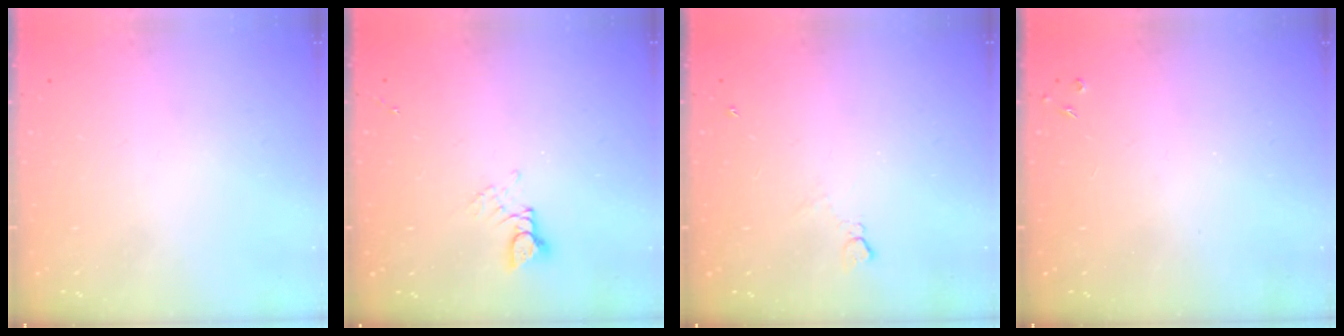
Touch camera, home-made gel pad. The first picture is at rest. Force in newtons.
{"total": 2.6, "press": 2.6, "slide": 0.1}
{"total": 5.0, "press": 5.0, "slide": 0.6}
{"total": 2.5, "press": 2.5, "slide": 0.5}